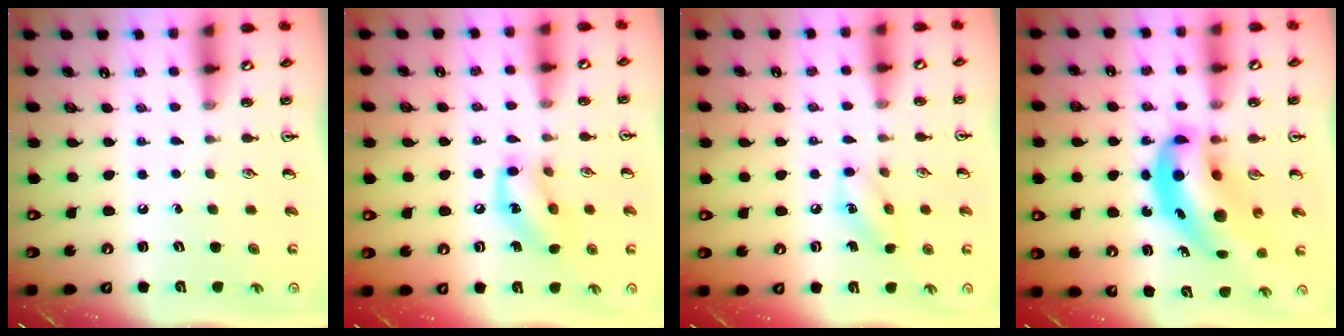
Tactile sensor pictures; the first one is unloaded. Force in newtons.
{"total": 11.5, "press": 11.3, "slide": 1.6}
{"total": 6.1, "press": 6.0, "slide": 1.1}
{"total": 14.1, "press": 13.5, "slide": 4.0}